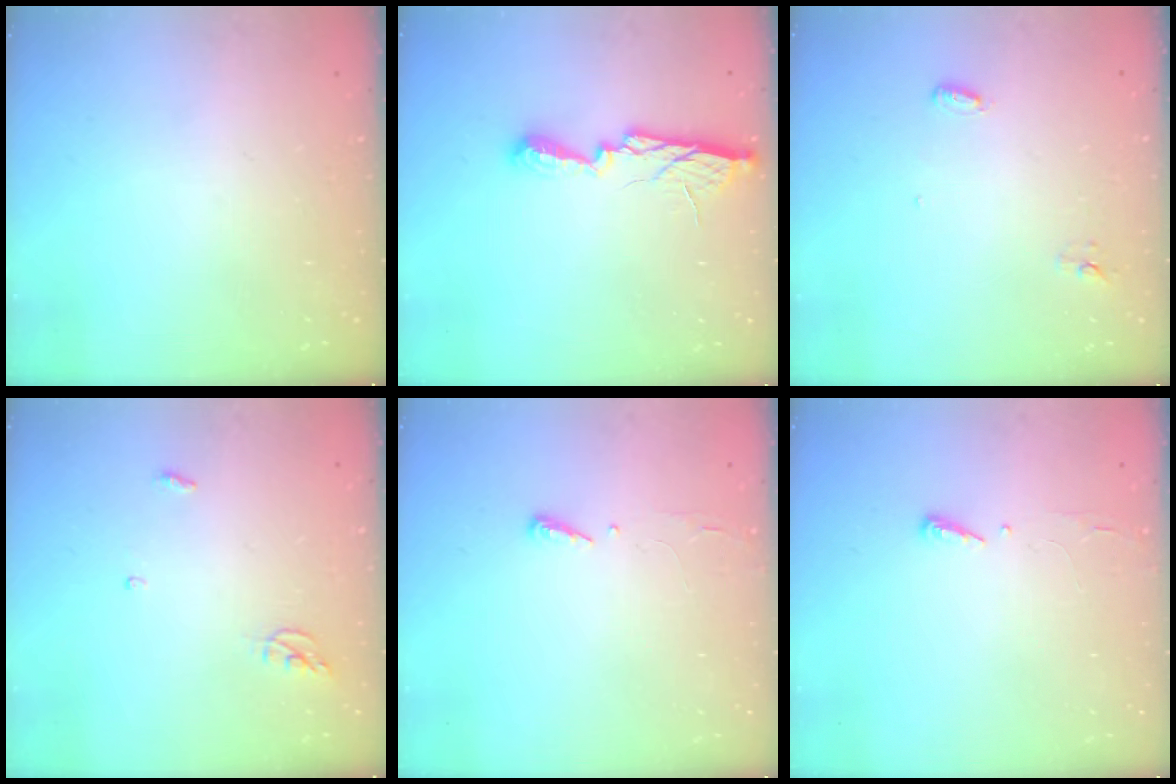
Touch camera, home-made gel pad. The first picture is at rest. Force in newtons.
{"total": 9.7, "press": 9.7, "slide": 0.9}
{"total": 3.6, "press": 3.5, "slide": 0.9}
{"total": 3.8, "press": 3.8, "slide": 0.4}
{"total": 2.9, "press": 2.9, "slide": 0.4}
{"total": 2.9, "press": 2.9, "slide": 0.4}